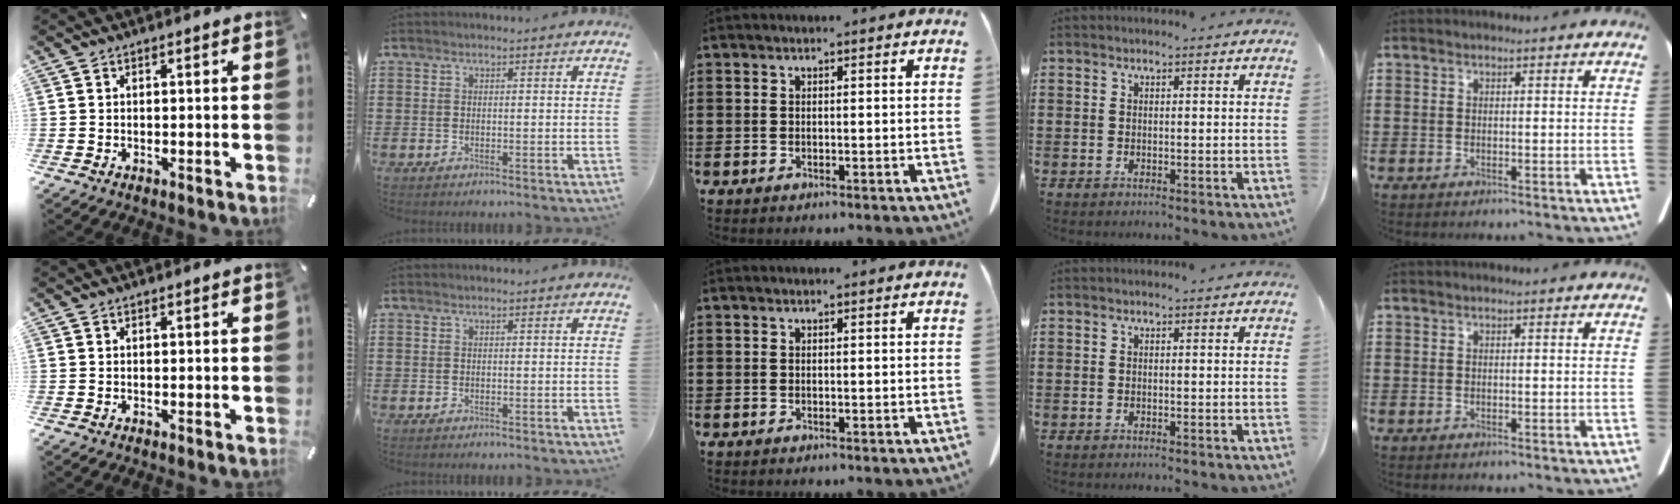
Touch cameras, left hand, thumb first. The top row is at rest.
{}